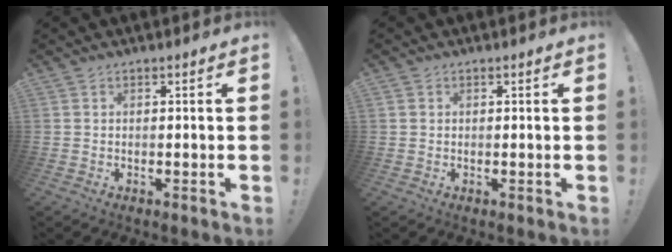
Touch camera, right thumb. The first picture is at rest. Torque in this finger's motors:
{"motor_torque": [-0.05, 0.05, 0.15, -0.11, 0.00]}